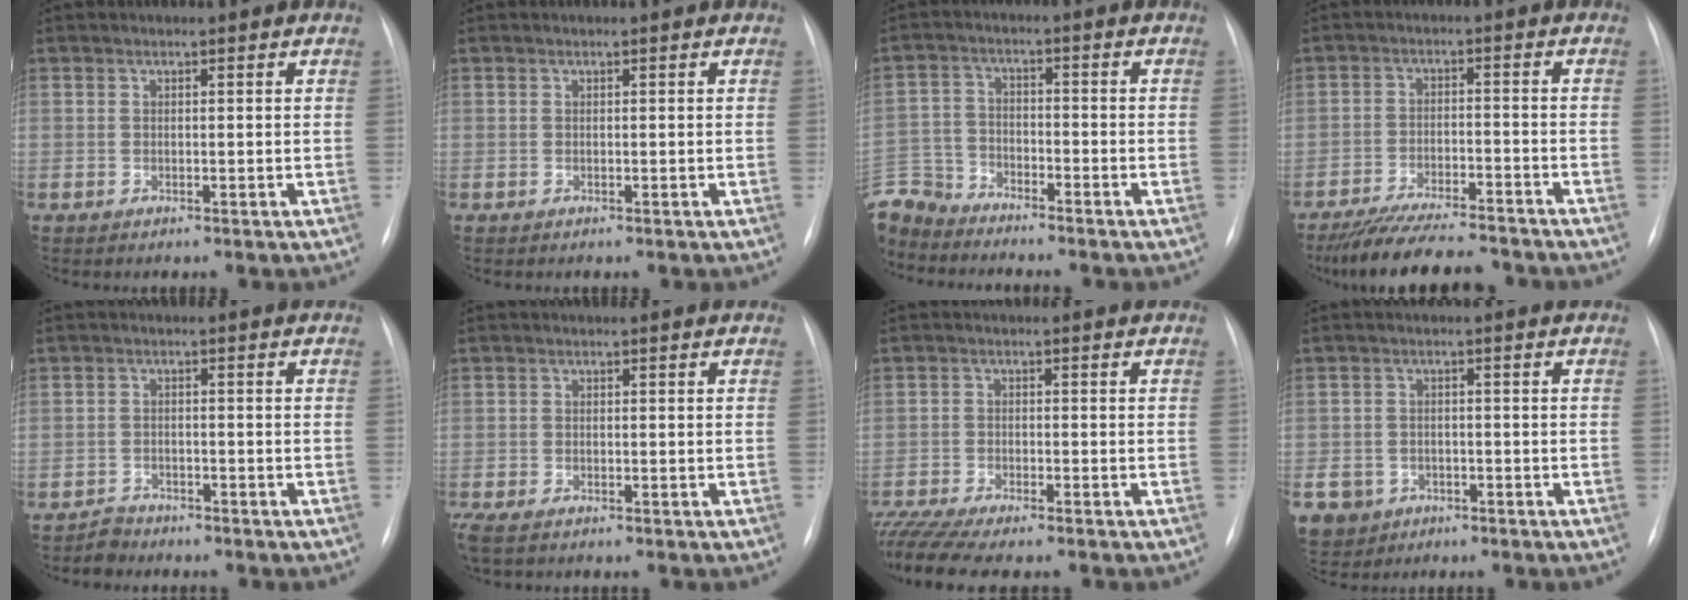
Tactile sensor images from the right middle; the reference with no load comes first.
{"total": 0.0}
{"total": 9.2, "force": [-8.9, 2.2, 0.9], "torque": [-0.028, 0.007, -0.177]}
{"total": 14.1, "force": [-12.6, 2.3, 5.8], "torque": [-0.100, -0.007, -0.189]}
{"total": 2.3, "force": [-2.1, 0.8, -0.7], "torque": [0.010, -0.001, -0.038]}
{"total": 4.5, "force": [-3.4, 1.7, 2.5], "torque": [-0.050, -0.012, -0.055]}
{"total": 9.1, "force": [-7.9, 0.7, 4.4], "torque": [-0.075, -0.012, -0.129]}
{"total": 8.8, "force": [-4.2, 7.4, 1.9], "torque": [-0.061, 0.007, -0.063]}